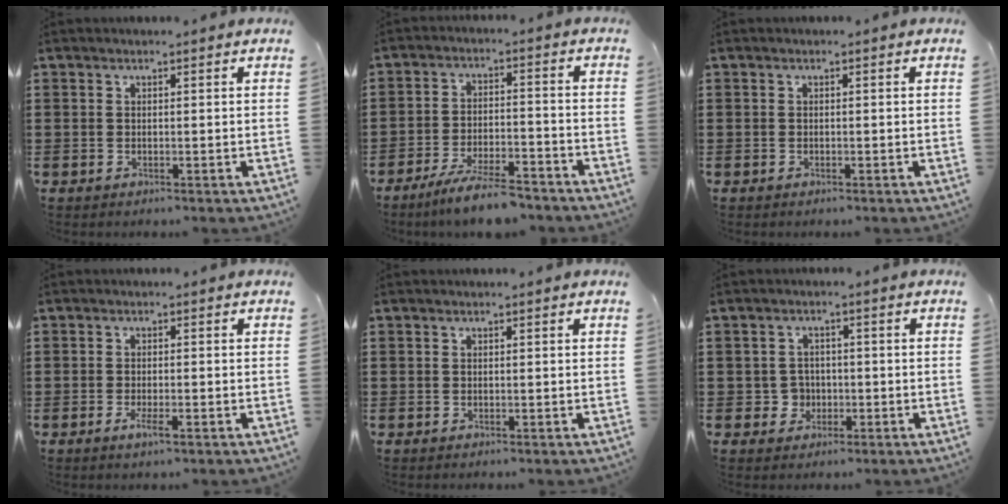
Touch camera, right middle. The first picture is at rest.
{"total": 6.9, "force": [-6.0, 0.6, 3.3], "torque": [-0.068, -0.003, -0.115]}
{"total": 0.0}
{"total": 2.2, "force": [-1.1, 0.4, 1.9], "torque": [-0.030, 0.001, -0.020]}
{"total": 0.0}
{"total": 3.0, "force": [-0.8, 2.7, 1.0], "torque": [-0.028, 0.004, -0.019]}